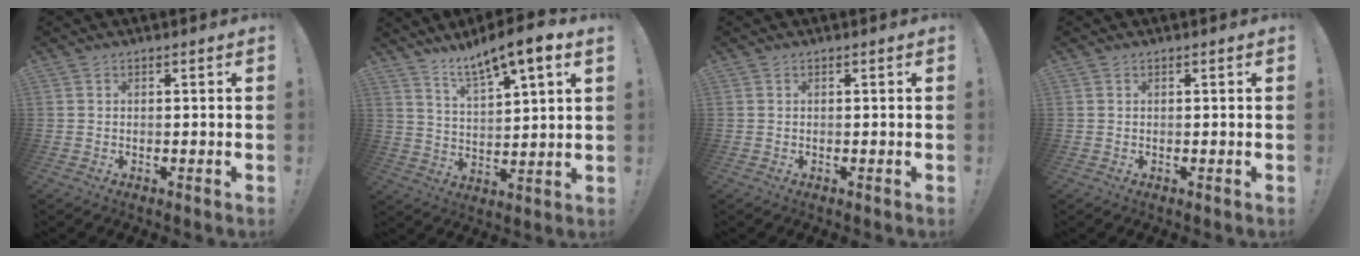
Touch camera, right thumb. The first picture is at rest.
{"total": 10.4, "force": [8.2, 1.3, 6.2], "torque": [-0.102, -0.057, 0.135]}
{"total": 0.0}
{"total": 0.0}